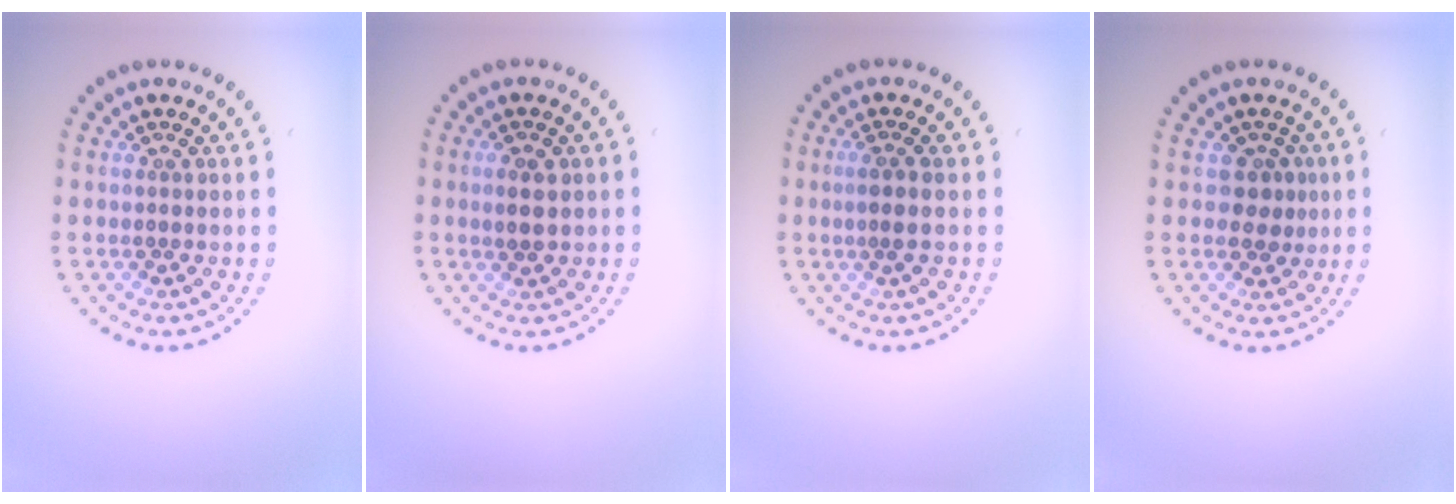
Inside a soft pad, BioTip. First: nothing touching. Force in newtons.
{"total": 1.7, "press": 1.7, "slide": 0.1}
{"total": 1.2, "press": 0.9, "slide": 0.8}
{"total": 2.1, "press": 1.7, "slide": 1.2}